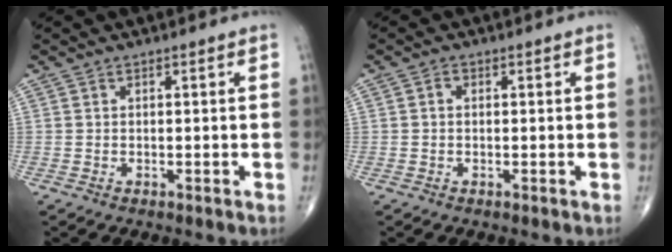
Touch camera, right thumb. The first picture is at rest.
{"total": 1.0, "force": [-0.1, 0.8, 0.6], "torque": [-0.006, 0.002, -0.004]}